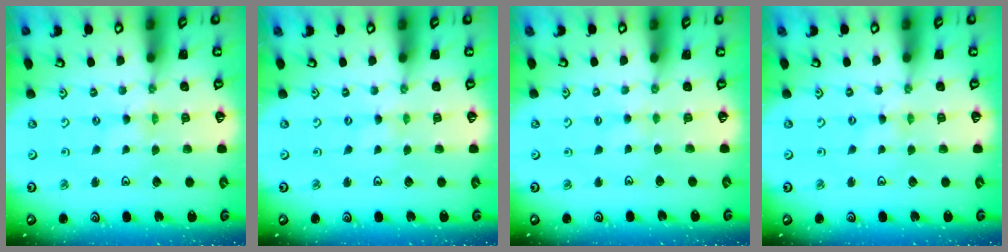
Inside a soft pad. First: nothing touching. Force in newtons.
{"total": 0.0}
{"total": 1.6, "press": 1.6, "slide": 0.3}
{"total": 0.0}